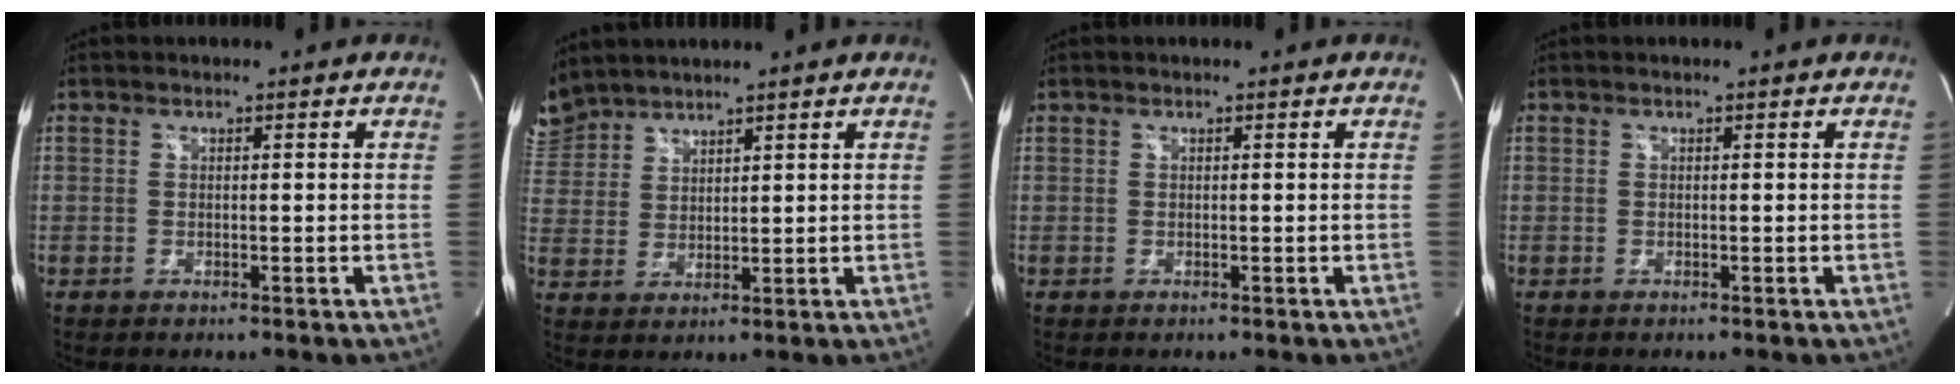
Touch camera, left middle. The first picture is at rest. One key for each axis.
{"total": 6.6, "fx": 6.2, "fy": 2.3, "fz": 0.3, "tx": -0.016, "ty": 0.016, "tz": 0.134}
{"total": 0.0}
{"total": 0.0}